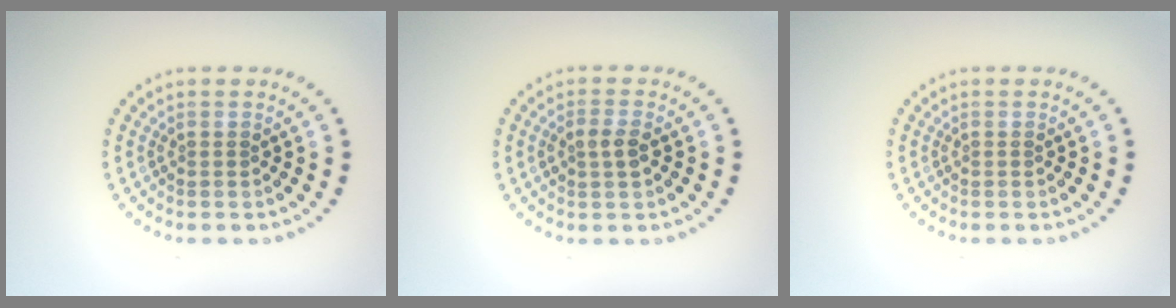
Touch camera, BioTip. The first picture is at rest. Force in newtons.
{"total": 1.8, "press": 1.7, "slide": 0.2}
{"total": 0.0}